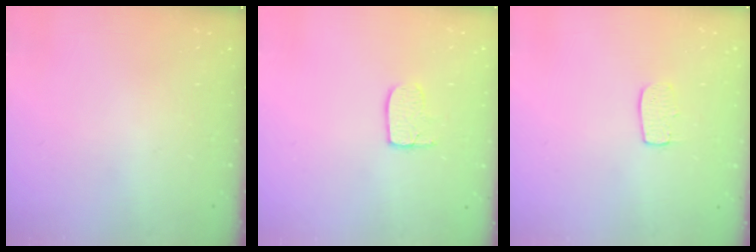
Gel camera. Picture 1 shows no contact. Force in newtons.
{"total": 5.9, "press": 5.9, "slide": 0.4}
{"total": 5.6, "press": 5.6, "slide": 0.4}